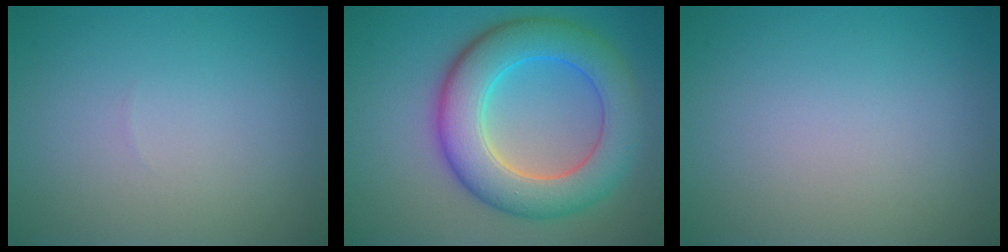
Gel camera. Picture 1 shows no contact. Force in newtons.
{"total": 8.7, "press": 8.7, "slide": 0.1}
{"total": 0.0}